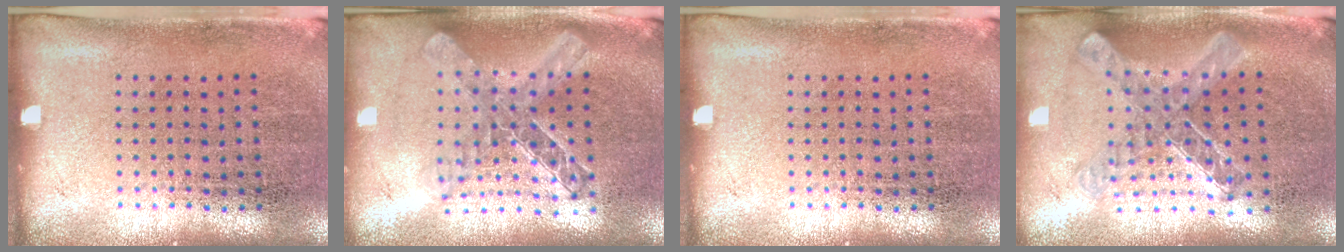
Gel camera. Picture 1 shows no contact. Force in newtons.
{"total": 2.0, "press": 1.7, "slide": 1.0}
{"total": 0.0}
{"total": 1.1, "press": 1.1, "slide": 0.2}